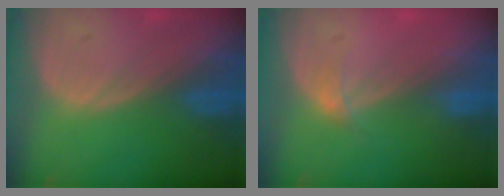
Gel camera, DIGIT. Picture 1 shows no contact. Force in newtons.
{"total": 1.2, "press": 1.2, "slide": 0.1}